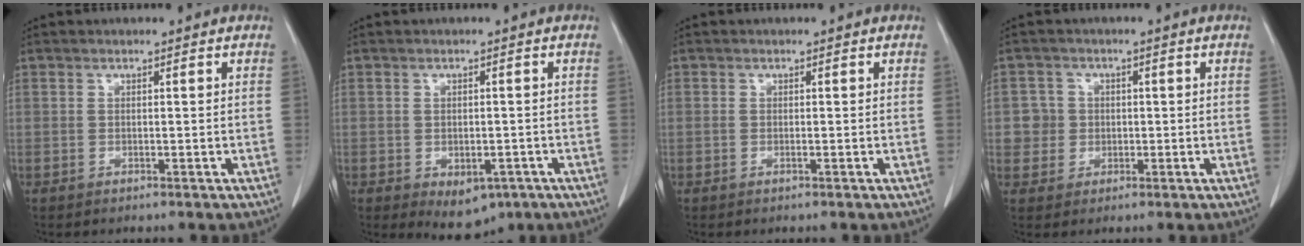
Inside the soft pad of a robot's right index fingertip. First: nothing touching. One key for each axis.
{"total": 5.6, "fx": -2.9, "fy": 3.3, "fz": 3.4, "tx": -0.038, "ty": -0.003, "tz": -0.030}
{"total": 0.0}
{"total": 3.6, "fx": 0.1, "fy": 3.6, "fz": 0.0, "tx": 0.015, "ty": 0.011, "tz": 0.004}